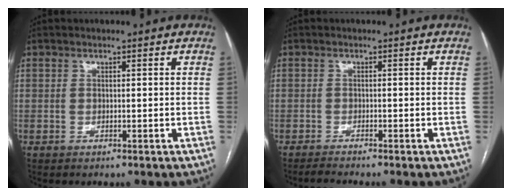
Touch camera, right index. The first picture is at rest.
{"total": 2.0, "force": [-1.8, -0.7, 0.6], "torque": [-0.017, -0.009, -0.033]}